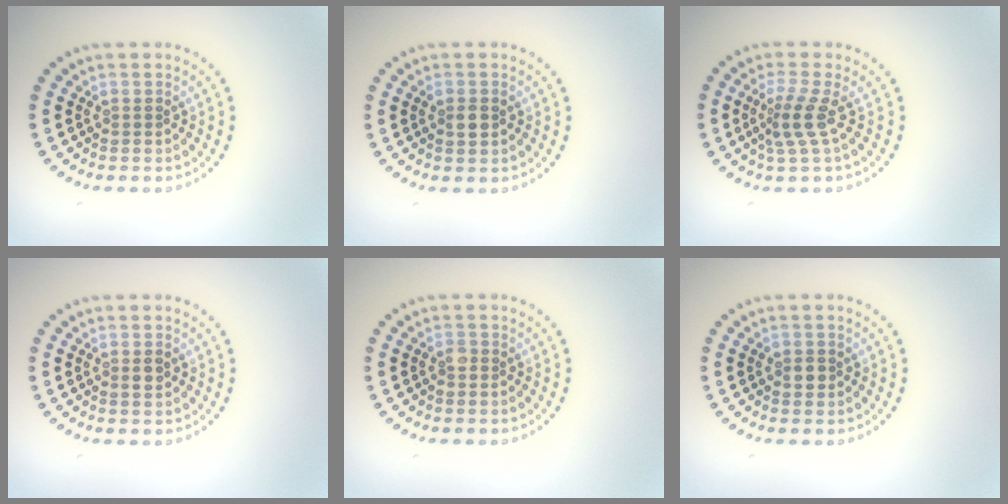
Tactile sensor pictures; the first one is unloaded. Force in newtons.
{"total": 1.3, "press": 1.3, "slide": 0.2}
{"total": 2.7, "press": 1.9, "slide": 1.9}
{"total": 1.0, "press": 1.0, "slide": 0.2}
{"total": 0.6, "press": 0.5, "slide": 0.3}
{"total": 1.1, "press": 1.1, "slide": 0.3}